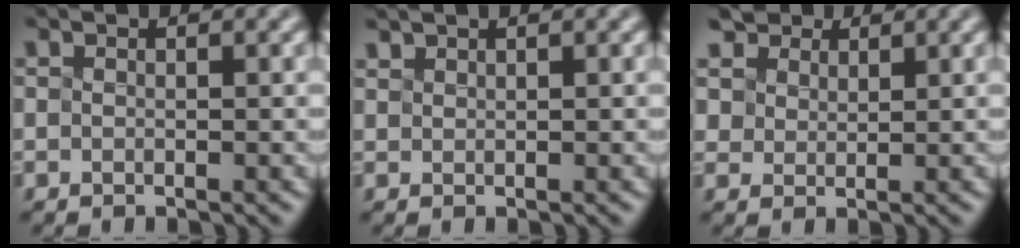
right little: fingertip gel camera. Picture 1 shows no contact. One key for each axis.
{"total": 1.4, "fx": 1.4, "fy": 0.3, "fz": 0.3, "tx": -0.008, "ty": 0.013, "tz": 0.026}
{"total": 3.3, "fx": 2.7, "fy": 1.8, "fz": 0.2, "tx": -0.041, "ty": 0.003, "tz": 0.075}